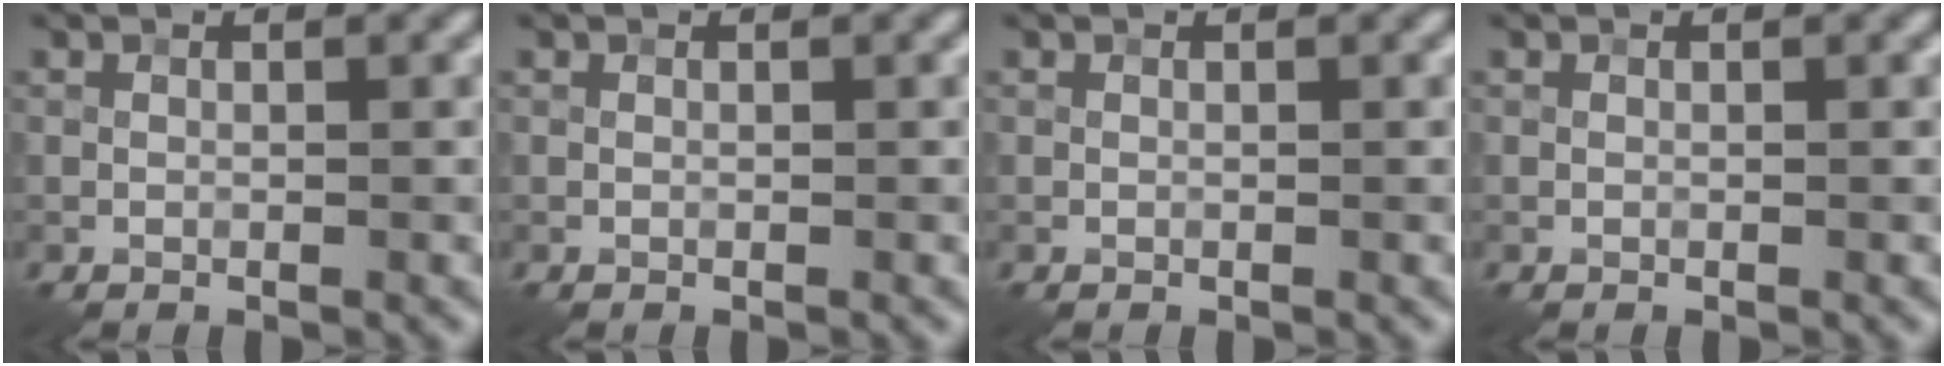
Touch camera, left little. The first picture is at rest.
{"total": 0.0}
{"total": 0.0}
{"total": 0.0}